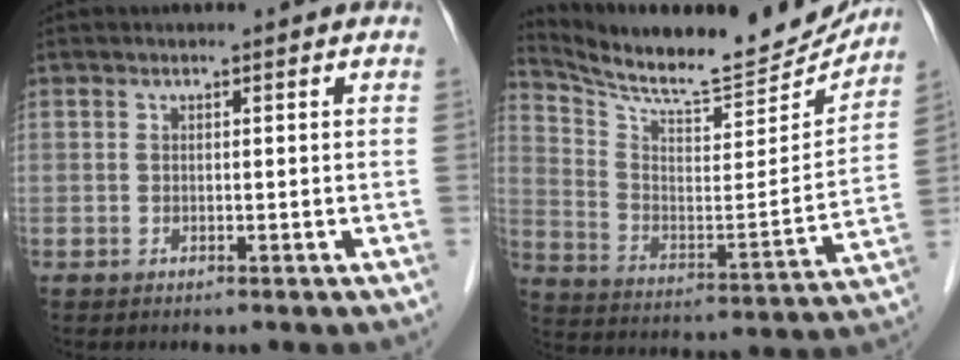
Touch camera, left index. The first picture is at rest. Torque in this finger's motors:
{"motor_torque": [-0.02, -0.12, 0.18, 0.02]}